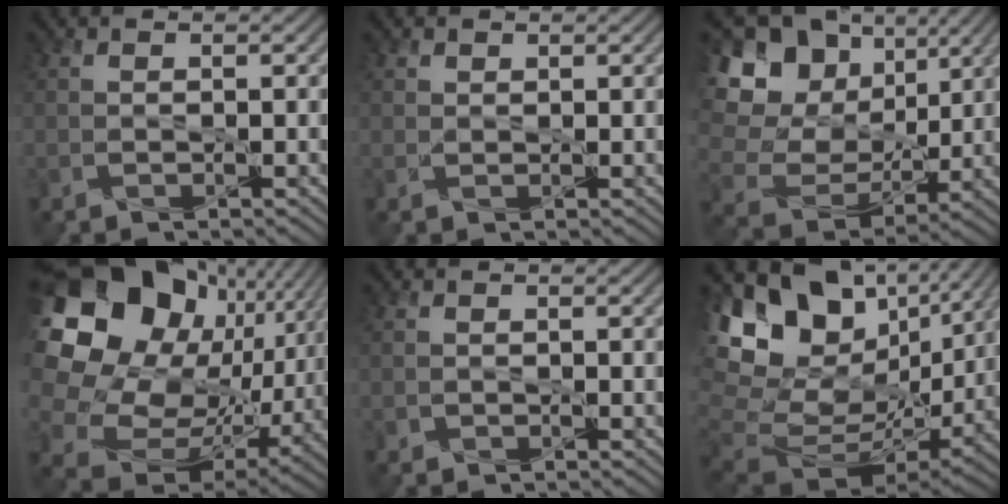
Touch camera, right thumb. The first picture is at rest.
{"total": 0.9, "force": [0.6, 0.6, 0.1], "torque": [-0.003, -0.002, 0.013]}
{"total": 16.3, "force": [5.7, 12.7, 8.5], "torque": [-0.256, 0.045, 0.134]}
{"total": 23.0, "force": [6.3, 17.7, 13.3], "torque": [-0.347, 0.005, 0.142]}
{"total": 0.5, "force": [-0.2, 0.5, 0.0], "torque": [0.002, -0.005, -0.005]}
{"total": 18.7, "force": [7.0, 12.5, 12.1], "torque": [-0.238, 0.013, 0.146]}